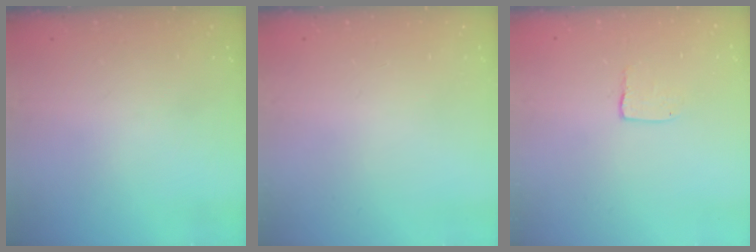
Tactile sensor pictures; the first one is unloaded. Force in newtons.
{"total": 0.0}
{"total": 3.2, "press": 3.2, "slide": 0.2}